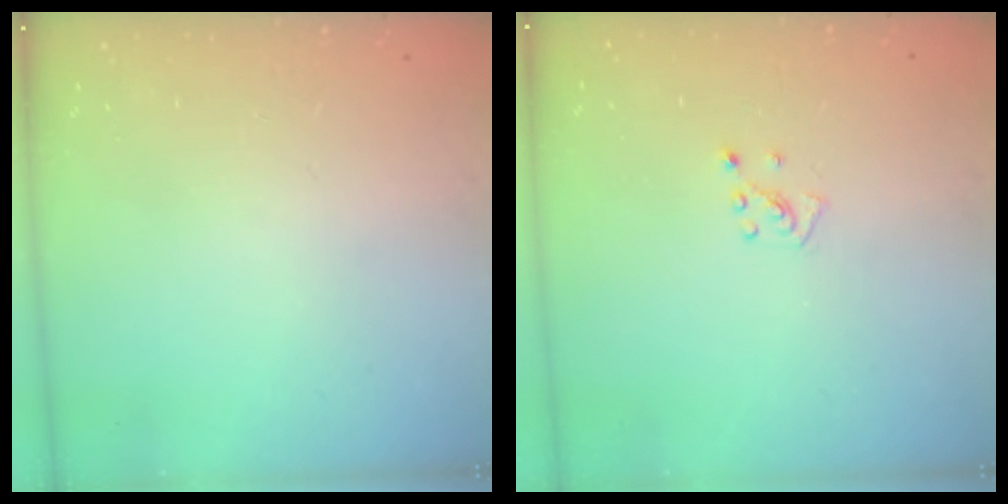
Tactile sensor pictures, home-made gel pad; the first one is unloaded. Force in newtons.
{"total": 3.6, "press": 3.6, "slide": 0.4}